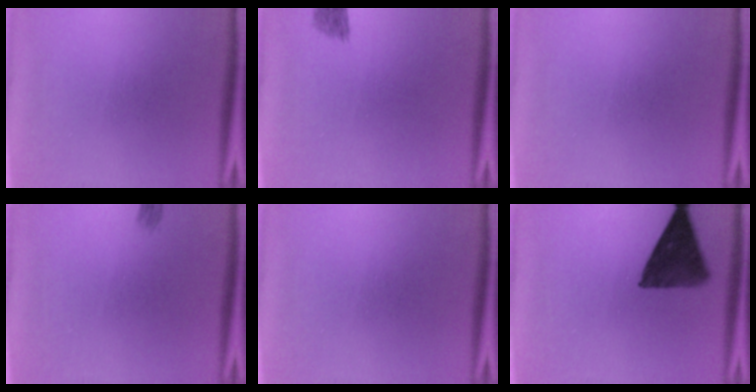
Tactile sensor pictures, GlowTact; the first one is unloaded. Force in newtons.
{"total": 1.9}
{"total": 0.0}
{"total": 1.0}
{"total": 0.0}
{"total": 11.0}